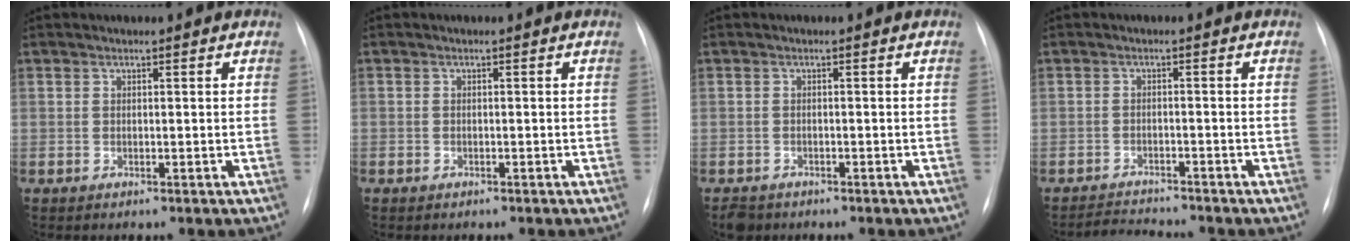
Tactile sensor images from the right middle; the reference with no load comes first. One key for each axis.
{"total": 0.9, "fx": -0.6, "fy": 0.6, "fz": 0.1, "tx": -0.008, "ty": 0.003, "tz": -0.010}
{"total": 2.6, "fx": -2.0, "fy": 1.6, "fz": 0.4, "tx": -0.010, "ty": 0.000, "tz": -0.030}
{"total": 3.9, "fx": -3.9, "fy": -0.2, "fz": 0.2, "tx": -0.008, "ty": -0.015, "tz": -0.064}